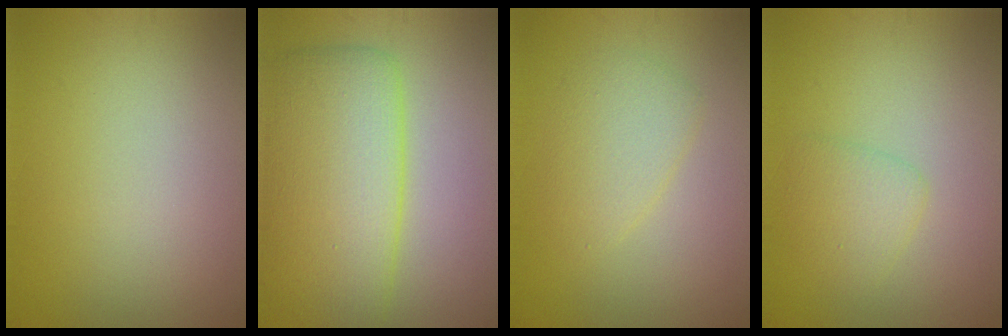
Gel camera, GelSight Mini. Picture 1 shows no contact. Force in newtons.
{"total": 8.3, "press": 8.3, "slide": 0.0}
{"total": 2.6, "press": 2.5, "slide": 0.1}
{"total": 1.9, "press": 1.9, "slide": 0.2}